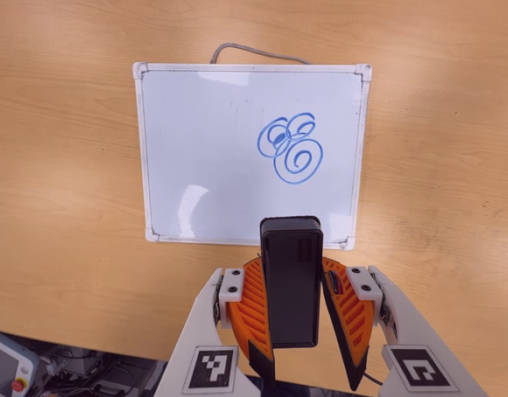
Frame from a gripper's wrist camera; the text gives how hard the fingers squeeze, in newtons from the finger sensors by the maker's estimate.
{"total": 6.1, "left": 5.8, "right": 6.4}